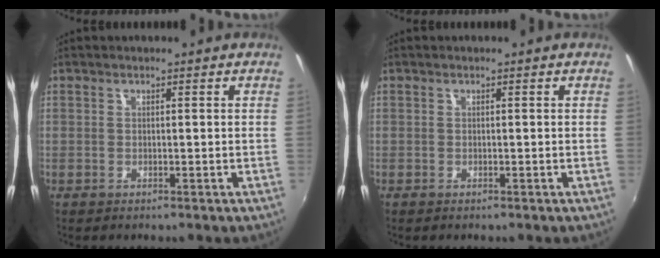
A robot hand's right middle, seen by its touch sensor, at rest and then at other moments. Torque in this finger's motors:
{"motor_torque": [-0.77, -0.24, 0.22, 0.02]}